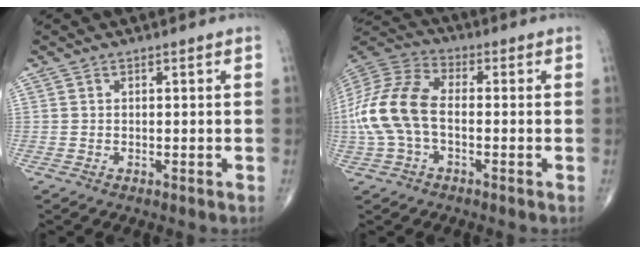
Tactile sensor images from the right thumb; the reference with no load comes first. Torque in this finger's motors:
{"motor_torque": [-0.15, 0.97, 1.11, -0.51, 0.59]}